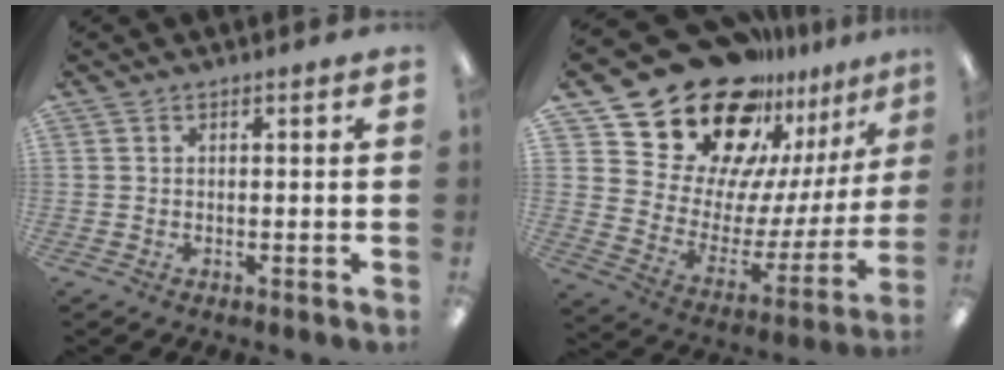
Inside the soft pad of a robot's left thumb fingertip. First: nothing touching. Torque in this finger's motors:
{"motor_torque": [1.26, 1.10, 1.38, -1.39, 0.13]}